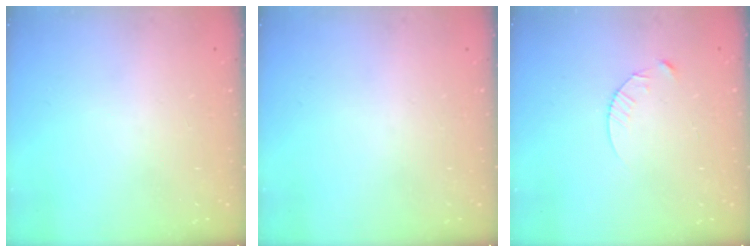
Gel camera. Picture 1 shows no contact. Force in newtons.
{"total": 0.0}
{"total": 4.7, "press": 4.7, "slide": 0.6}